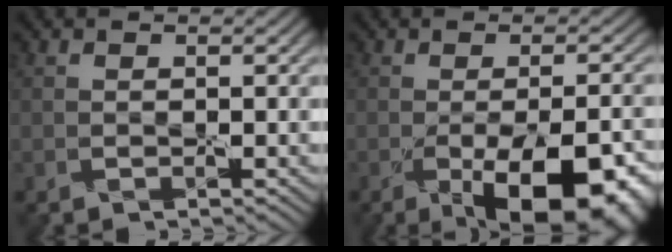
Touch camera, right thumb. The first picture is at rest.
{"total": 12.8, "force": [-5.4, 5.2, 10.4], "torque": [-0.148, -0.035, -0.057]}